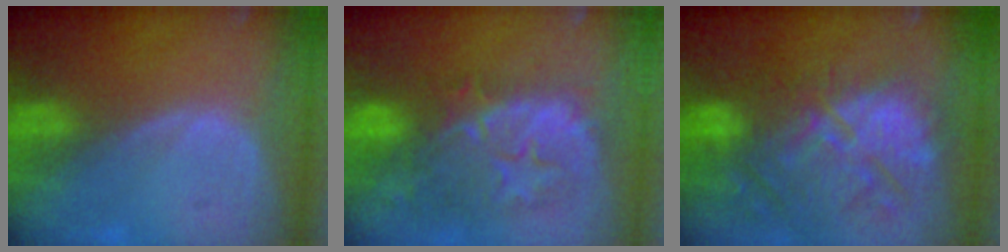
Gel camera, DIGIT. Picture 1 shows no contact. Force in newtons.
{"total": 11.0, "press": 10.2, "slide": 4.0}
{"total": 14.0, "press": 12.5, "slide": 6.2}